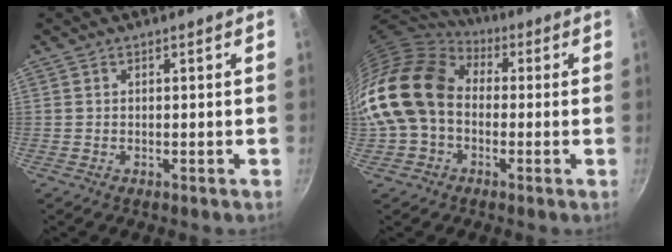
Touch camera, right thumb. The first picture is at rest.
{"total": 18.4, "force": [-0.1, 13.8, 12.1], "torque": [-0.228, 0.042, -0.014]}